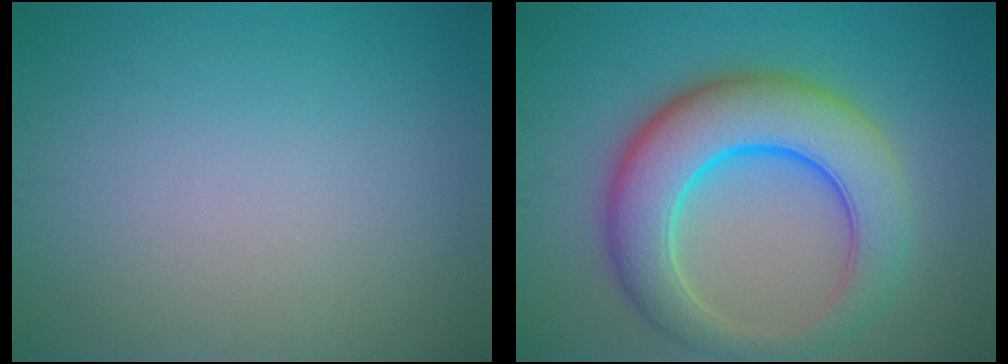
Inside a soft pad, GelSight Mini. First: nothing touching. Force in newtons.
{"total": 9.0, "press": 9.0, "slide": 0.3}